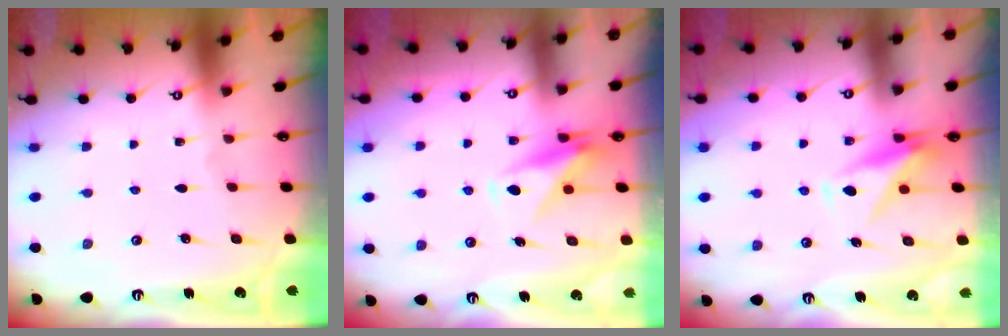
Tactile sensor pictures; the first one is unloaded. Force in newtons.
{"total": 10.4, "press": 10.4, "slide": 0.8}
{"total": 9.0, "press": 9.0, "slide": 1.1}